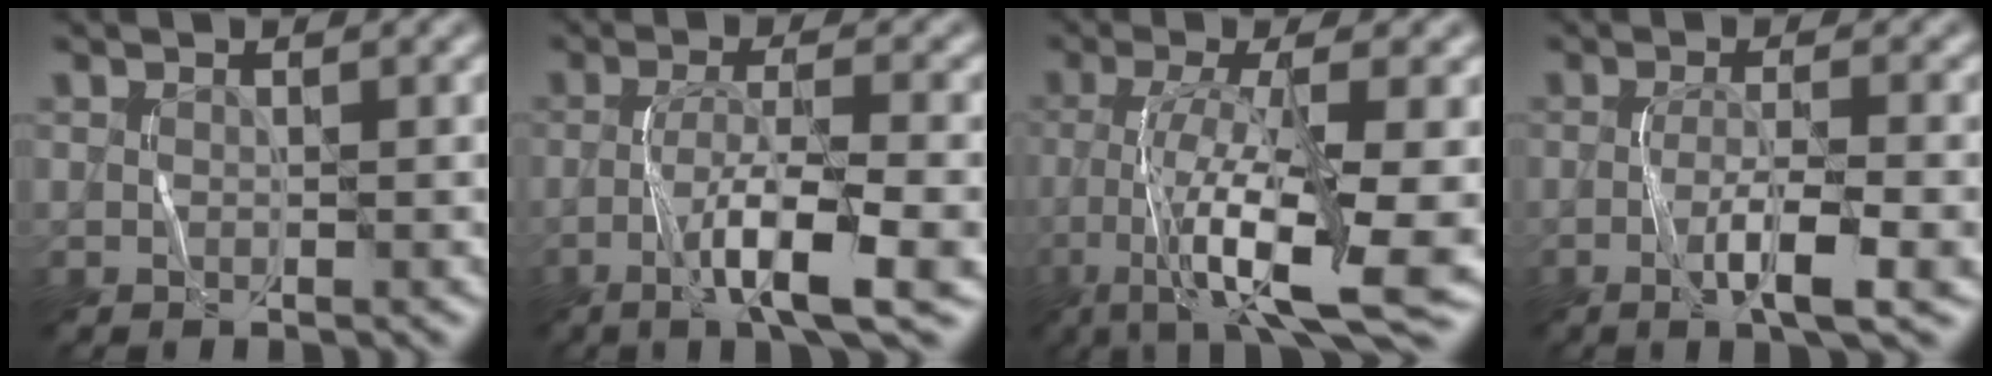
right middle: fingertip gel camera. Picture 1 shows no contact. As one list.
[{"total": 7.0, "force": [-2.6, 1.2, 6.4], "torque": [-0.109, 0.003, -0.047]}, {"total": 11.9, "force": [-4.4, 2.7, 10.7], "torque": [-0.190, -0.011, -0.069]}, {"total": 4.8, "force": [-1.7, 0.8, 4.4], "torque": [-0.076, 0.001, -0.027]}]